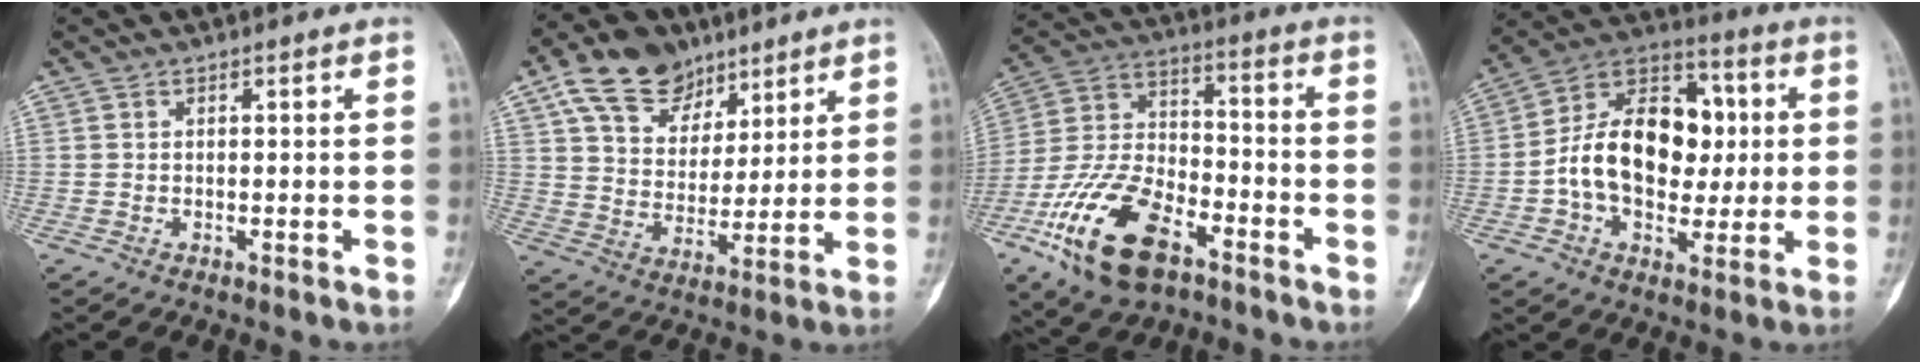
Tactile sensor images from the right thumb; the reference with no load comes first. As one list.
[{"total": 15.3, "force": [9.2, 10.1, 6.9], "torque": [-0.085, -0.024, 0.165]}, {"total": 19.3, "force": [-9.8, 9.9, 13.3], "torque": [-0.248, 0.049, -0.178]}, {"total": 19.5, "force": [0.5, 13.3, 14.2], "torque": [-0.190, 0.029, 0.003]}]